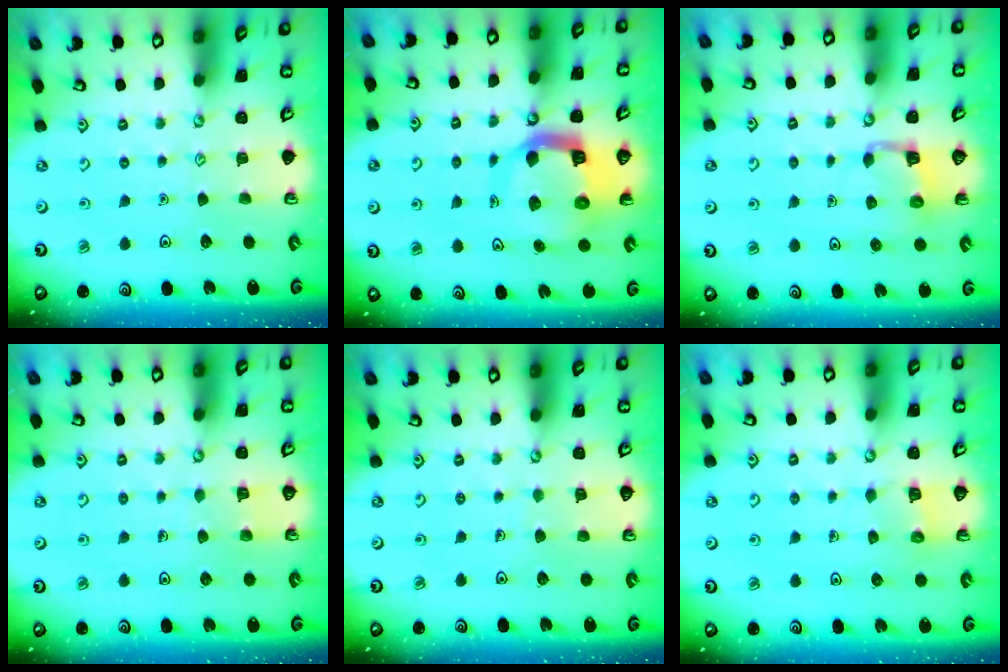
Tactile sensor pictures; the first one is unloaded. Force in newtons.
{"total": 12.1, "press": 12.0, "slide": 1.4}
{"total": 2.7, "press": 2.7, "slide": 0.4}
{"total": 2.2, "press": 2.2, "slide": 0.0}
{"total": 4.1, "press": 4.0, "slide": 0.4}
{"total": 3.8, "press": 3.8, "slide": 0.4}